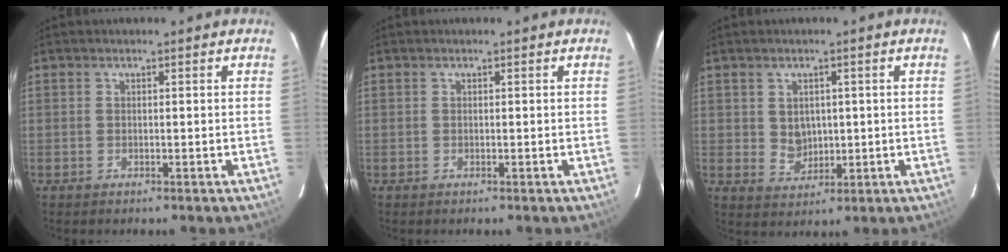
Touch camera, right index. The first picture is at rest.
{"total": 0.0}
{"total": 4.2, "force": [0.7, 3.8, 1.8], "torque": [-0.031, 0.004, 0.022]}